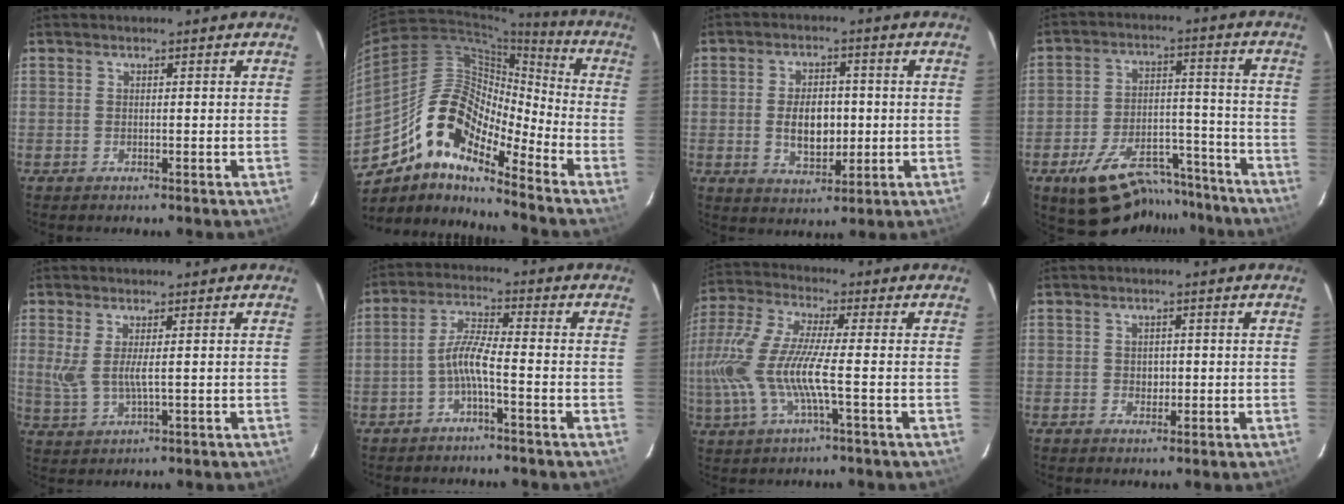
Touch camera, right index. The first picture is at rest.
{"total": 15.4, "force": [-10.8, 5.1, 9.7], "torque": [-0.158, 0.008, -0.218]}
{"total": 8.0, "force": [-0.6, 4.7, 6.4], "torque": [-0.119, 0.004, -0.002]}
{"total": 18.1, "force": [-14.3, 8.2, 7.5], "torque": [-0.144, 0.033, -0.192]}
{"total": 4.3, "force": [0.6, 0.8, 4.2], "torque": [-0.087, -0.011, 0.017]}
{"total": 4.8, "force": [-2.2, 0.2, 4.2], "torque": [-0.096, 0.013, -0.044]}
{"total": 14.3, "force": [-2.7, 2.0, 13.9], "torque": [-0.279, -0.009, -0.054]}
{"total": 1.8, "force": [-0.1, 1.7, 0.6], "torque": [-0.007, 0.003, 0.000]}